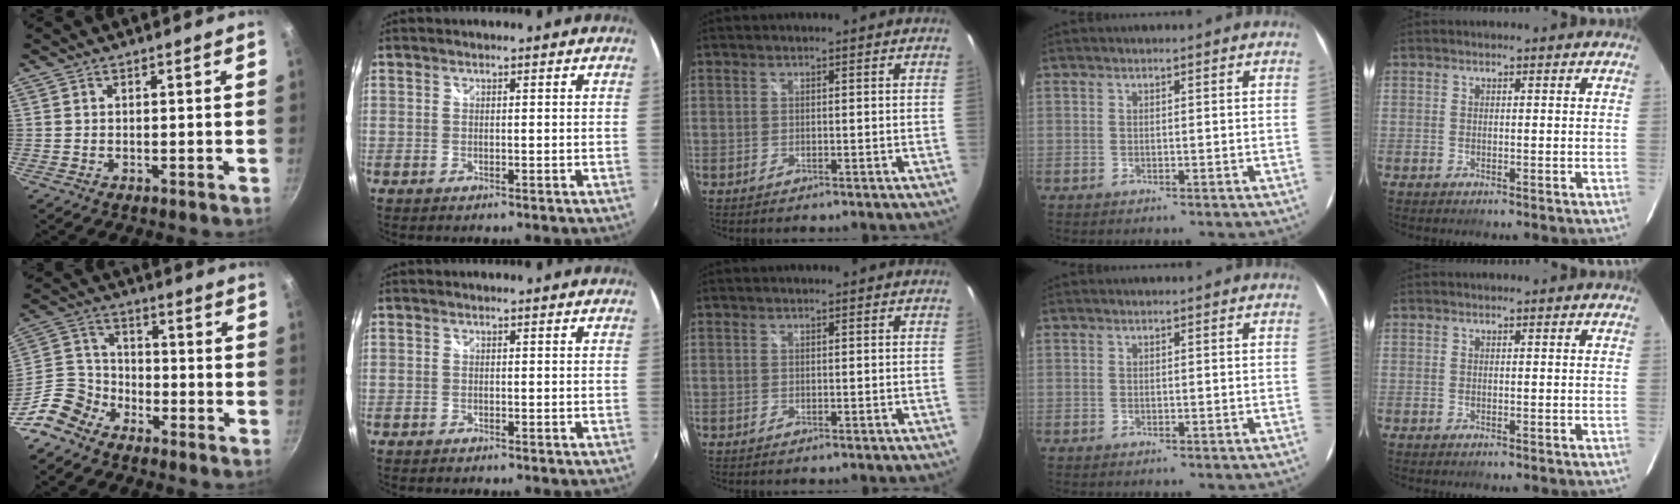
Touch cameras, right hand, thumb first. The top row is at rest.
{"thumb": {"total": 9.5, "force": [-6.8, 5.7, 3.4], "torque": [-0.047, 0.057, -0.155]}, "index": {"total": 0.6, "force": [-0.6, 0.2, -0.1], "torque": [0.001, -0.006, -0.013]}}